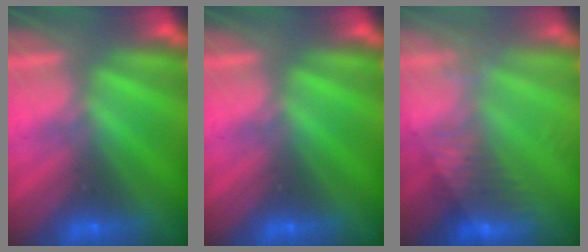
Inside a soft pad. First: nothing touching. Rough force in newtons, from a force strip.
{"total": 0.0}
{"total": 5.7}